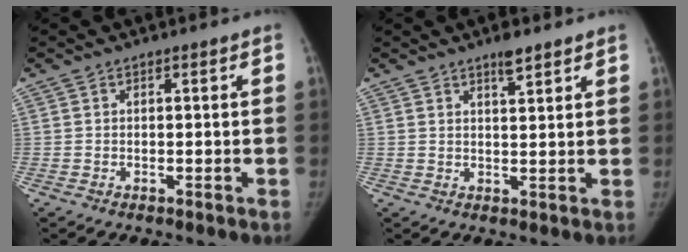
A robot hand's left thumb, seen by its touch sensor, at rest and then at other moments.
{"total": 3.5, "force": [2.7, 0.9, 2.1], "torque": [-0.021, -0.018, 0.042]}